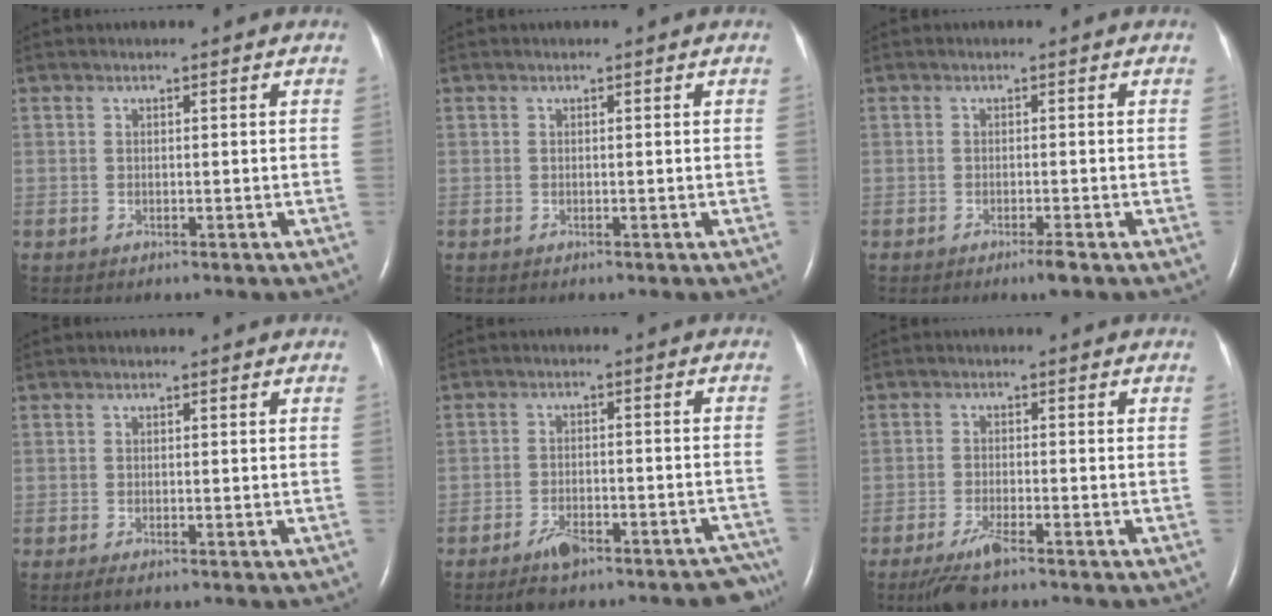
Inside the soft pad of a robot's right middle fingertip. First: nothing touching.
{"total": 0.0}
{"total": 1.7, "force": [-1.2, -0.2, 1.3], "torque": [-0.025, -0.004, -0.019]}
{"total": 0.7, "force": [-0.5, 0.1, 0.6], "torque": [-0.011, -0.002, -0.009]}
{"total": 7.6, "force": [-6.5, 2.0, 3.4], "torque": [-0.027, 0.016, -0.102]}
{"total": 4.7, "force": [-3.4, 0.4, 3.2], "torque": [-0.076, -0.013, -0.062]}